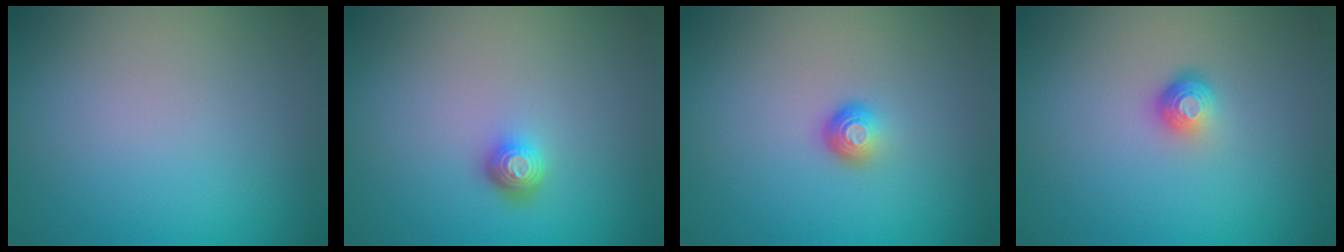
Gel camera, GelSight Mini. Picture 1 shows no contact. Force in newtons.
{"total": 1.7, "press": 1.3, "slide": 1.1}
{"total": 1.4, "press": 1.1, "slide": 1.0}
{"total": 1.8, "press": 1.2, "slide": 1.4}